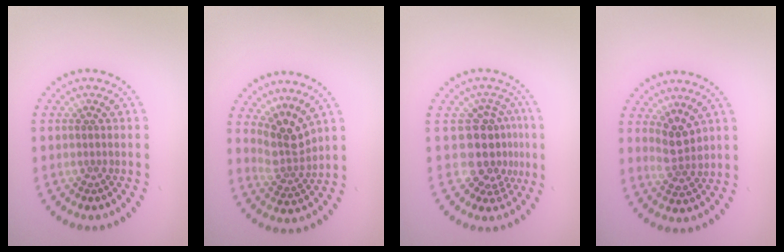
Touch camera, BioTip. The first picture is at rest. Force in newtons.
{"total": 3.2, "press": 2.2, "slide": 2.4}
{"total": 4.3, "press": 3.3, "slide": 2.7}
{"total": 2.4, "press": 2.2, "slide": 1.0}